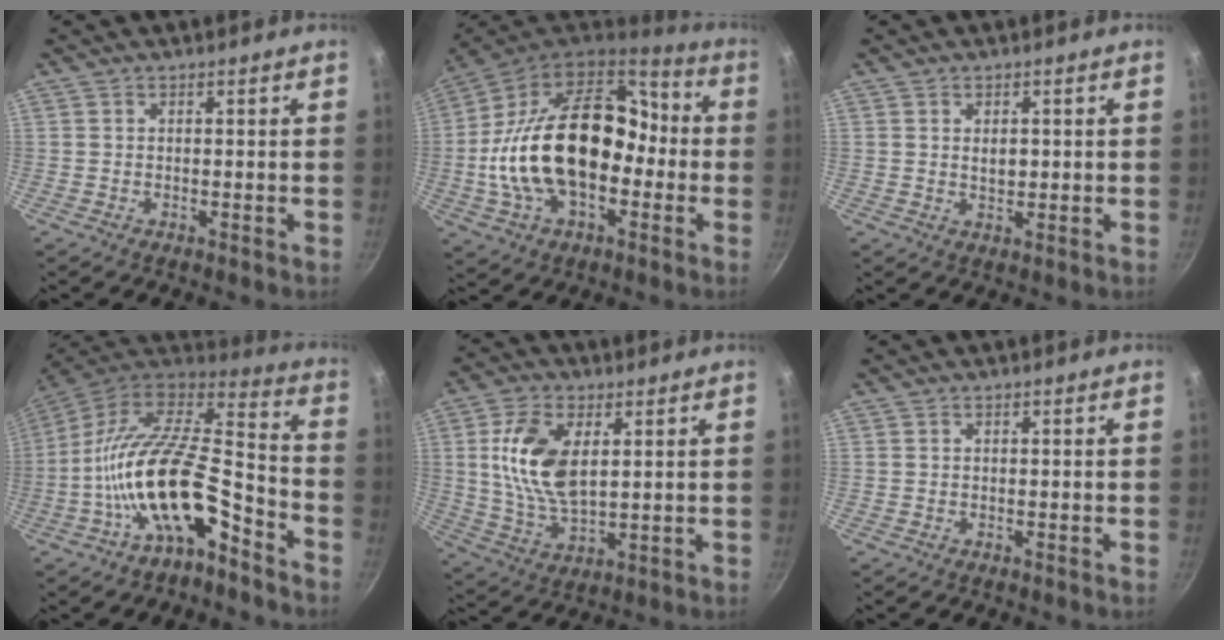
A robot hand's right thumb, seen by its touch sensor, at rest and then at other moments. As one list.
[{"total": 27.2, "force": [-2.9, 17.1, 20.9], "torque": [-0.351, 0.063, -0.055]}, {"total": 2.7, "force": [0.5, 1.6, 2.0], "torque": [-0.026, -0.005, 0.011]}, {"total": 21.3, "force": [-9.2, 8.6, 17.2], "torque": [-0.291, 0.065, -0.175]}, {"total": 13.2, "force": [3.2, 7.0, 10.7], "torque": [-0.203, -0.013, 0.068]}, {"total": 0.0}]